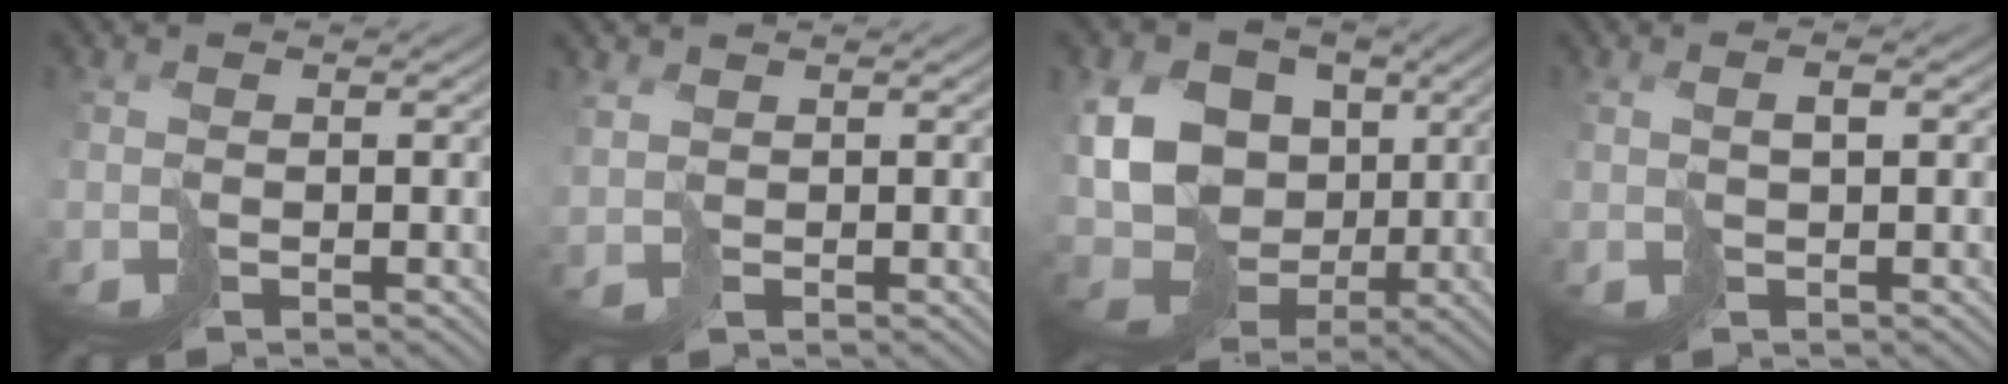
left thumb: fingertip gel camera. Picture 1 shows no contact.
{"total": 1.7, "force": [1.6, 0.7, -0.2], "torque": [-0.001, 0.000, 0.038]}
{"total": 16.0, "force": [1.3, 13.0, 9.2], "torque": [-0.232, -0.001, 0.030]}
{"total": 1.5, "force": [0.7, 0.3, 1.3], "torque": [-0.023, 0.004, 0.016]}